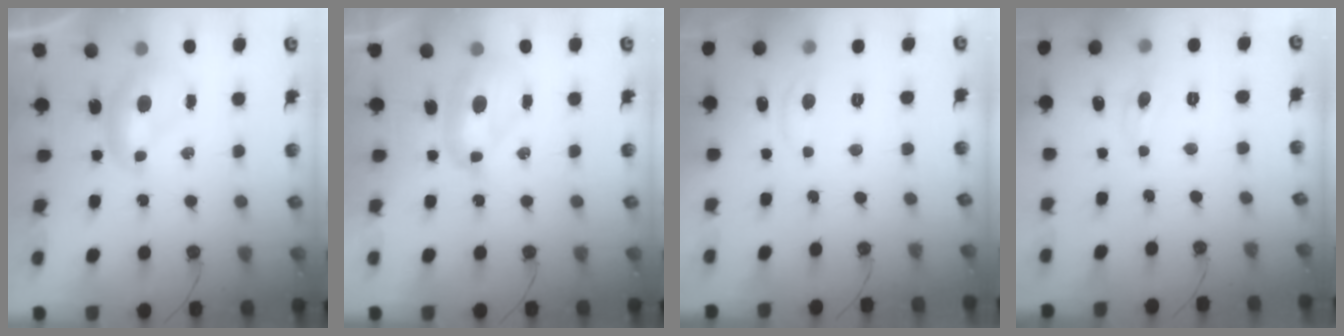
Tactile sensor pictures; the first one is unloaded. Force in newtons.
{"total": 3.2, "press": 3.2, "slide": 0.2}
{"total": 1.6, "press": 1.3, "slide": 0.9}
{"total": 0.0}